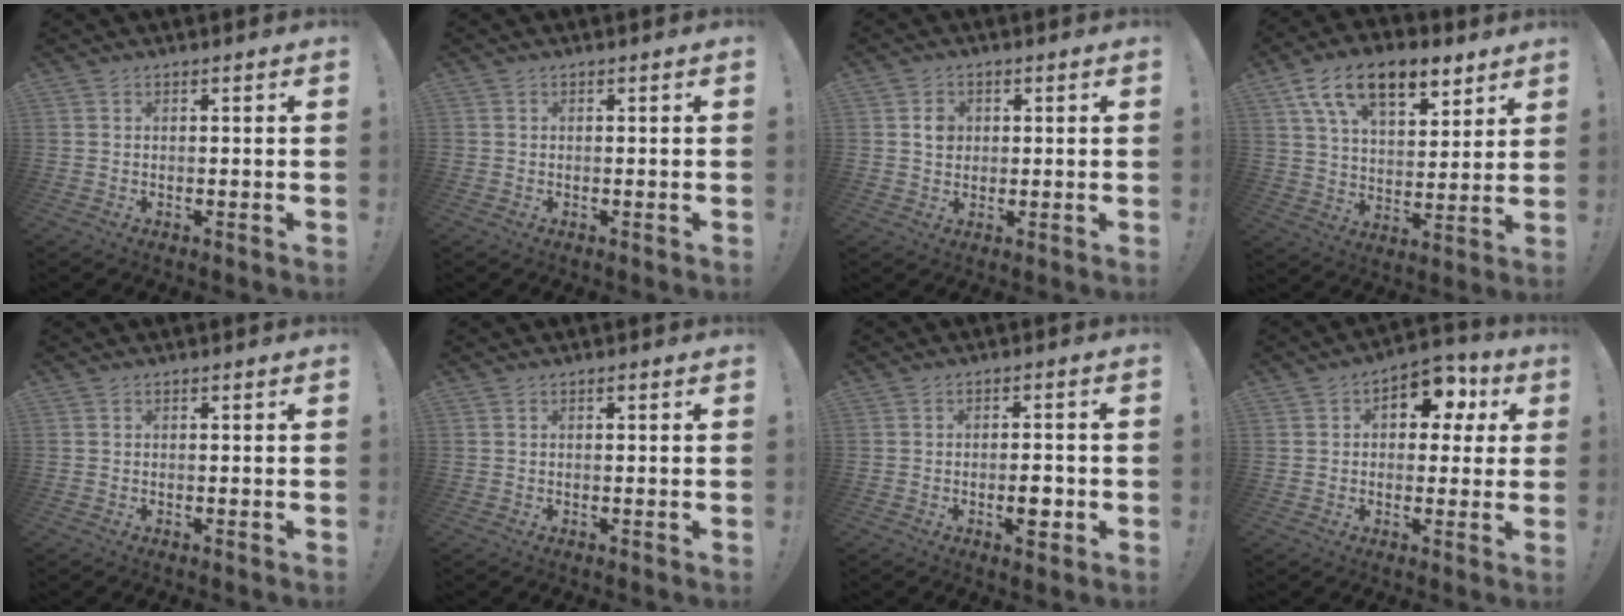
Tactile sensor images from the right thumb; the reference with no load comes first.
{"total": 0.5, "force": [-0.1, 0.5, 0.0], "torque": [-0.003, 0.006, -0.002]}
{"total": 4.0, "force": [0.7, 3.6, 1.8], "torque": [-0.006, -0.006, 0.007]}
{"total": 15.9, "force": [9.6, 8.2, 9.7], "torque": [-0.165, -0.044, 0.174]}
{"total": 0.0}
{"total": 0.0}
{"total": 5.0, "force": [-1.6, 2.1, 4.3], "torque": [-0.049, 0.005, -0.026]}
{"total": 9.2, "force": [4.1, 6.5, 5.1], "torque": [-0.050, -0.022, 0.074]}